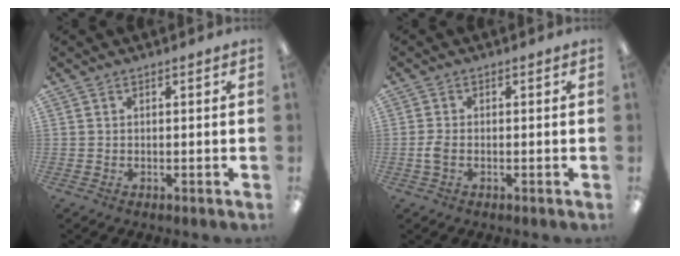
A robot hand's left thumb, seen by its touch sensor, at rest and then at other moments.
{"total": 2.7, "force": [-0.5, 1.5, 2.2], "torque": [-0.044, 0.002, -0.009]}